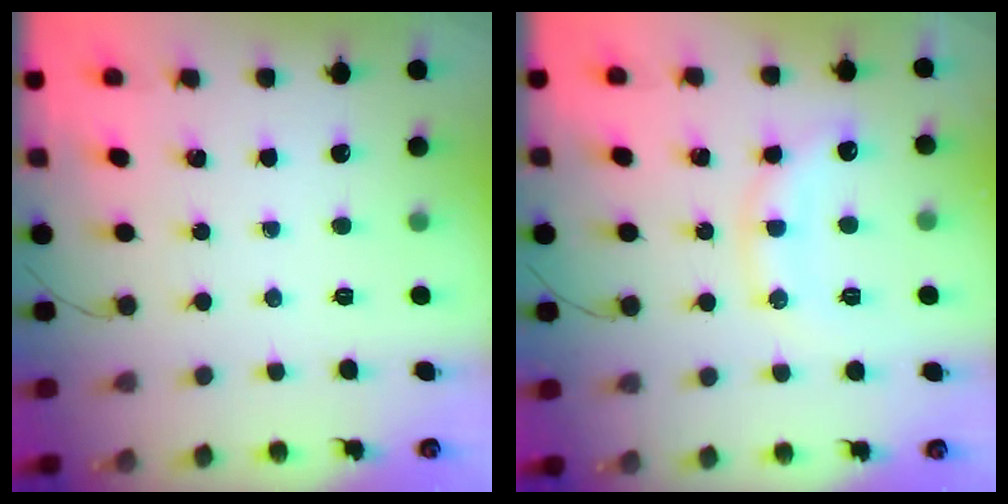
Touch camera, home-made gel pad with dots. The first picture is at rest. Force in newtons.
{"total": 13.5, "press": 13.4, "slide": 0.6}